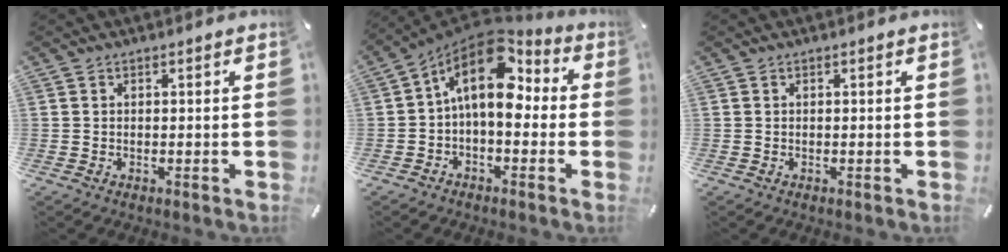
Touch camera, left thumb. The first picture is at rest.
{"total": 13.5, "force": [3.5, 7.6, 10.7], "torque": [-0.197, -0.035, 0.052]}
{"total": 0.0}